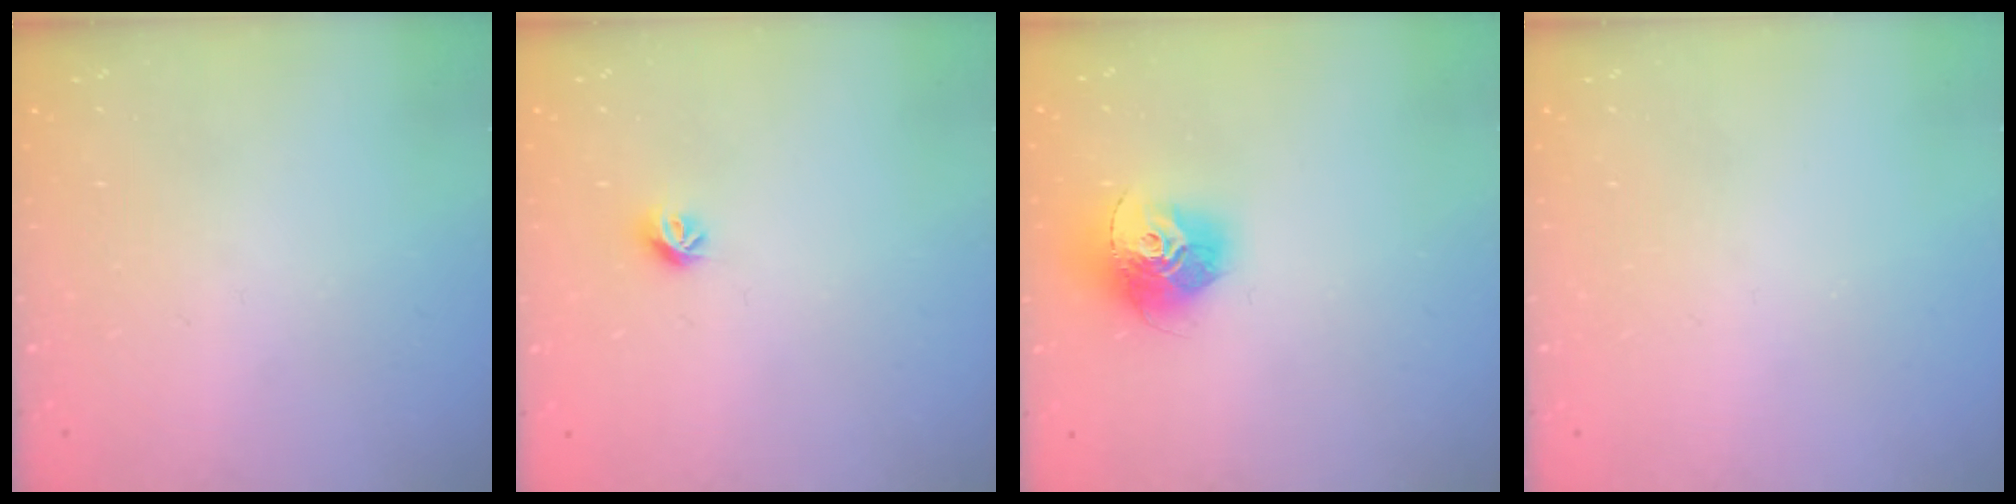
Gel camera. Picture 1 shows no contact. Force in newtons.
{"total": 6.0, "press": 6.0, "slide": 0.7}
{"total": 14.4, "press": 14.3, "slide": 1.3}
{"total": 0.0}